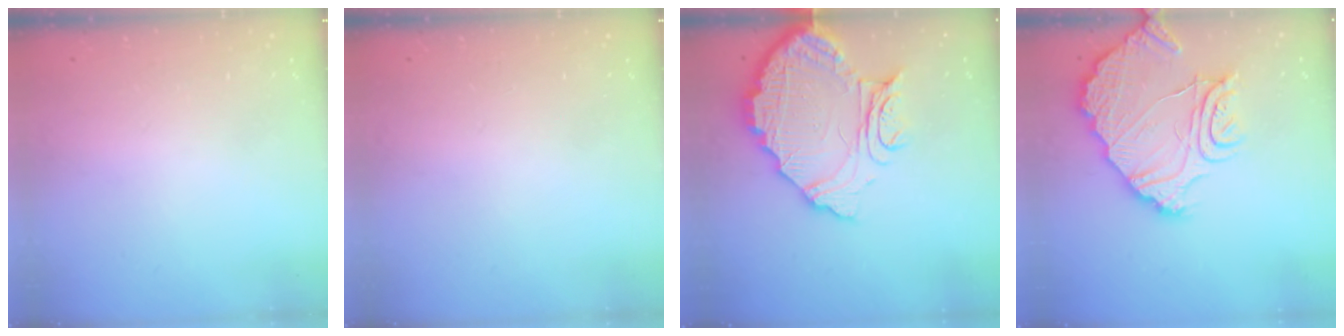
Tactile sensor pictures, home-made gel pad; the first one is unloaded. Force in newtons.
{"total": 0.0}
{"total": 14.9, "press": 14.8, "slide": 1.4}
{"total": 15.4, "press": 15.4, "slide": 1.0}